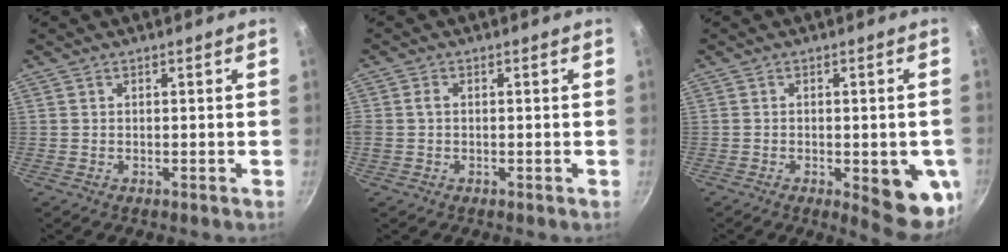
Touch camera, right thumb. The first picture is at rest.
{"total": 1.8, "force": [-0.1, 1.3, 1.2], "torque": [-0.024, 0.006, -0.003]}
{"total": 11.3, "force": [-3.0, 4.1, 10.1], "torque": [-0.090, 0.000, -0.032]}